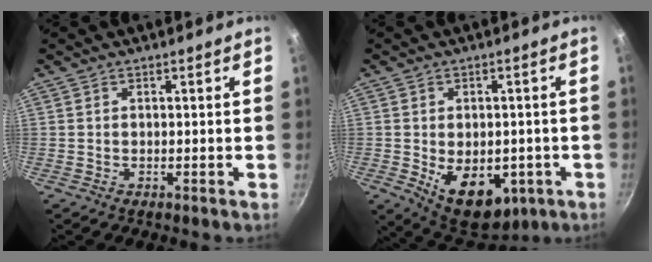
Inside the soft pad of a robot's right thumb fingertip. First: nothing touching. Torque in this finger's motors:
{"motor_torque": [-0.13, 0.68, -0.04, 0.11, 0.10]}